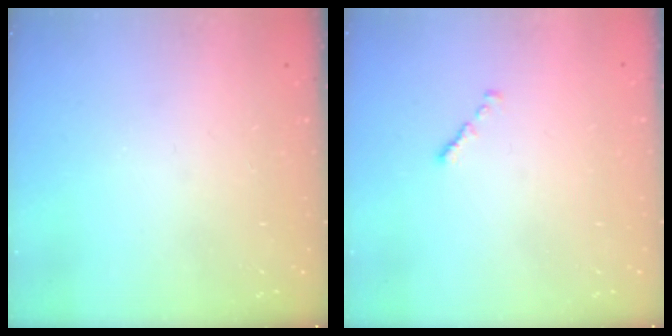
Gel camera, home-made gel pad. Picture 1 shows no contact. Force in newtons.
{"total": 0.7, "press": 0.6, "slide": 0.4}